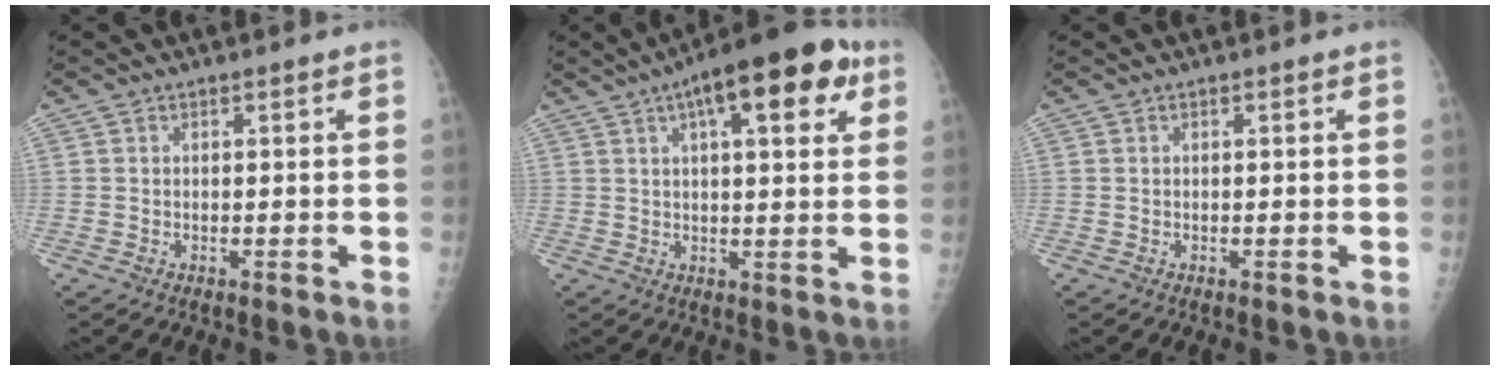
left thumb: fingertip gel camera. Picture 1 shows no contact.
{"total": 15.8, "force": [7.2, 5.5, 13.0], "torque": [-0.161, 0.006, 0.096]}
{"total": 0.0}